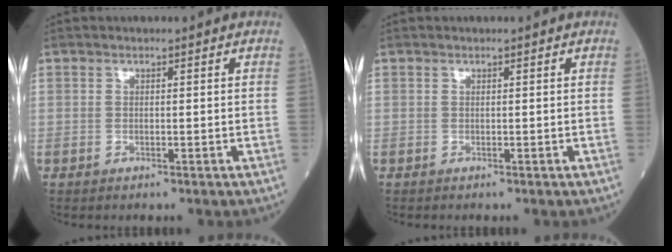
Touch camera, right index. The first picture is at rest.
{"total": 0.0}